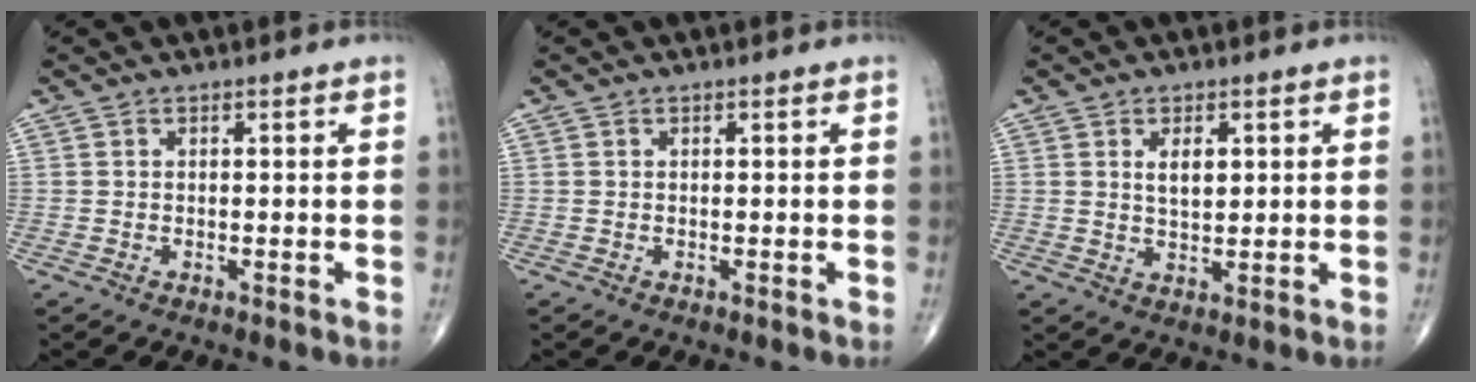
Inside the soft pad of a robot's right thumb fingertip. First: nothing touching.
{"total": 0.0}
{"total": 4.0, "force": [1.3, 2.1, 3.2], "torque": [-0.045, -0.009, 0.022]}